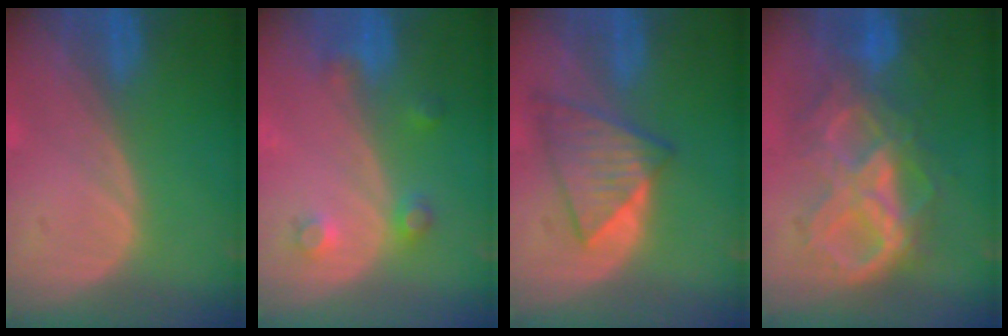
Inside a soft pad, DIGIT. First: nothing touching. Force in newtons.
{"total": 3.6, "press": 3.4, "slide": 1.1}
{"total": 6.5, "press": 6.5, "slide": 0.7}
{"total": 10.6, "press": 10.6, "slide": 1.2}